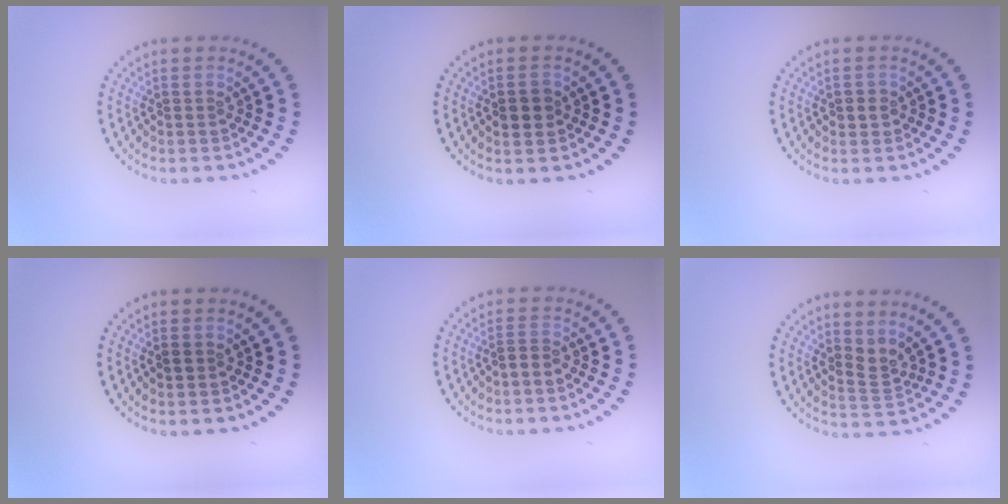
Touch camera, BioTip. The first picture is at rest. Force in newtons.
{"total": 2.3, "press": 2.2, "slide": 0.1}
{"total": 1.2, "press": 1.2, "slide": 0.3}
{"total": 0.8, "press": 0.8, "slide": 0.1}
{"total": 1.1, "press": 0.9, "slide": 0.7}
{"total": 2.0, "press": 1.3, "slide": 1.5}